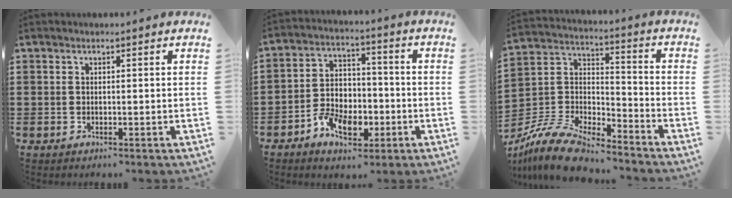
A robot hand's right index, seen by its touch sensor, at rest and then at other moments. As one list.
[{"total": 7.7, "force": [-3.5, 5.2, 4.4], "torque": [-0.088, 0.011, -0.063]}, {"total": 11.1, "force": [-10.1, 2.4, 3.9], "torque": [-0.100, 0.020, -0.208]}]